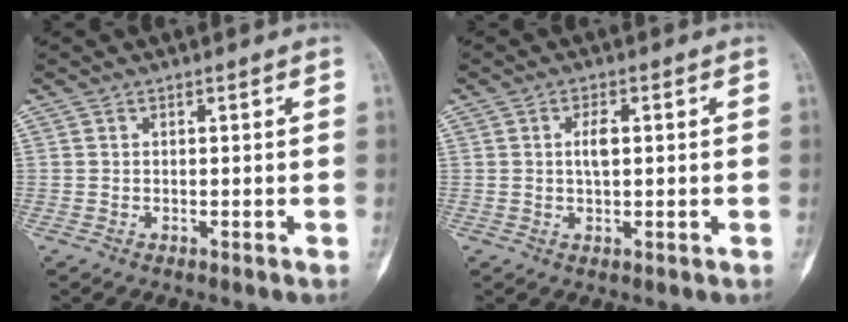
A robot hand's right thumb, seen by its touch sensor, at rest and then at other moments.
{"total": 2.9, "force": [0.4, 1.2, 2.6], "torque": [-0.048, 0.000, 0.005]}